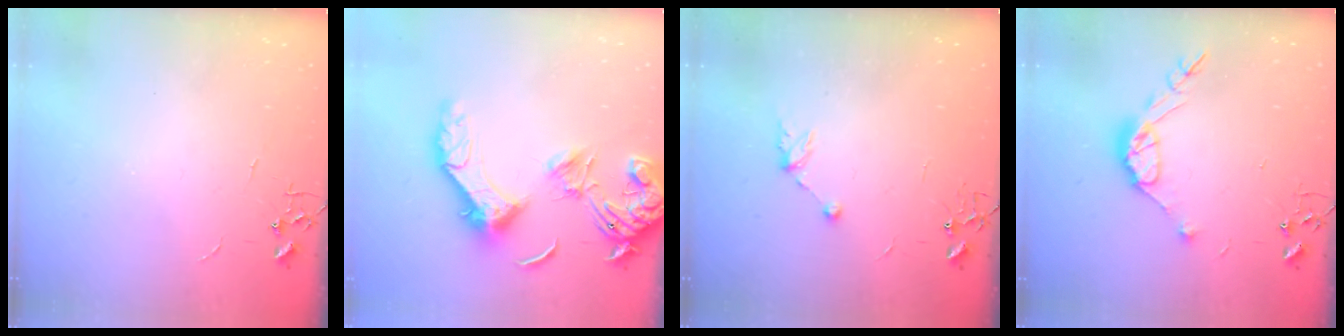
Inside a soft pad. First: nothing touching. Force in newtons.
{"total": 17.5, "press": 17.4, "slide": 2.4}
{"total": 6.4, "press": 6.2, "slide": 1.5}
{"total": 10.9, "press": 10.8, "slide": 0.8}